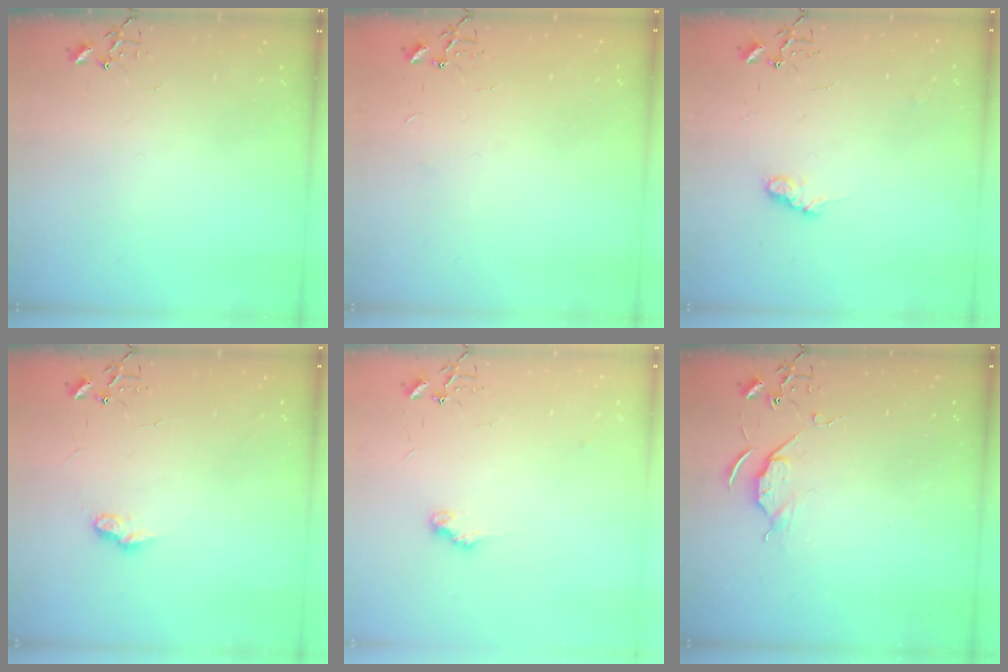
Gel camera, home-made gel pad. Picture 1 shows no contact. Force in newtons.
{"total": 2.4, "press": 2.4, "slide": 0.3}
{"total": 7.6, "press": 7.6, "slide": 0.5}
{"total": 6.9, "press": 6.9, "slide": 0.2}
{"total": 7.1, "press": 7.1, "slide": 0.5}
{"total": 5.2, "press": 5.2, "slide": 0.7}